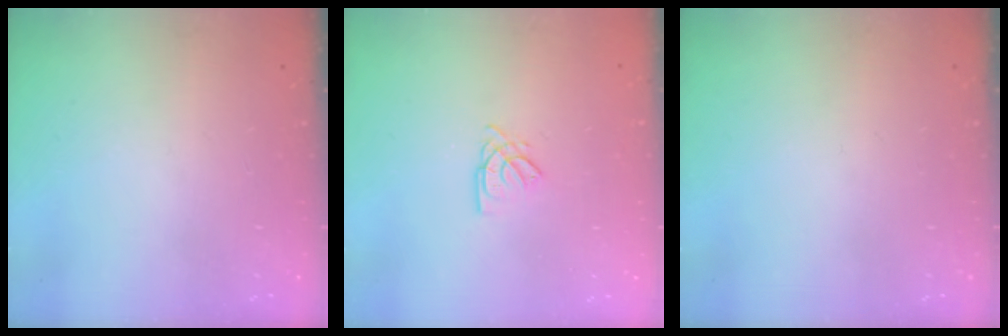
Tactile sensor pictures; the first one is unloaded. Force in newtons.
{"total": 2.6, "press": 2.6, "slide": 0.1}
{"total": 0.0}